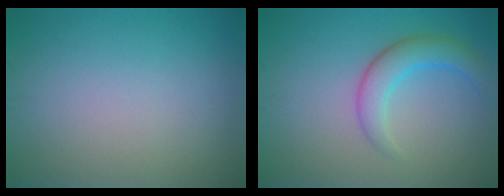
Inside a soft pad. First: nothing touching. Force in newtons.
{"total": 3.4, "press": 3.4, "slide": 0.2}